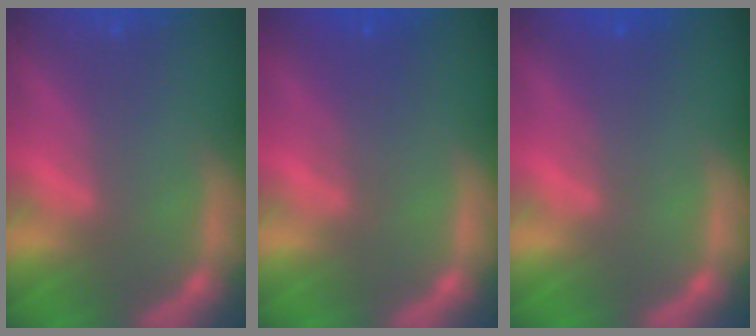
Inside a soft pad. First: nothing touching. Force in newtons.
{"total": 2.5}
{"total": 2.0}